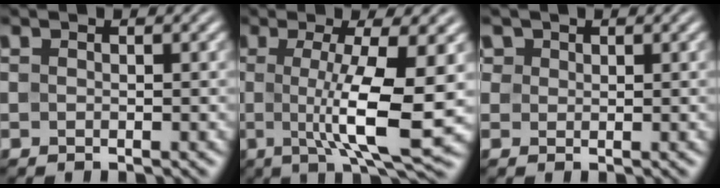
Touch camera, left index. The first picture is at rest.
{"total": 8.6, "force": [-0.3, 1.8, 8.4], "torque": [-0.130, -0.010, -0.003]}
{"total": 2.3, "force": [1.4, 1.7, 0.7], "torque": [-0.022, -0.001, 0.027]}